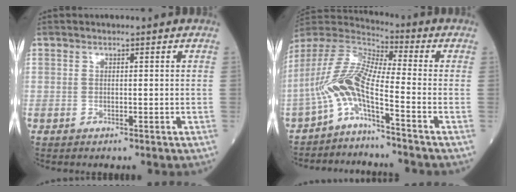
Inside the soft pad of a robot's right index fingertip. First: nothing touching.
{"total": 9.4, "force": [-4.9, 0.5, 7.9], "torque": [-0.182, 0.018, -0.100]}